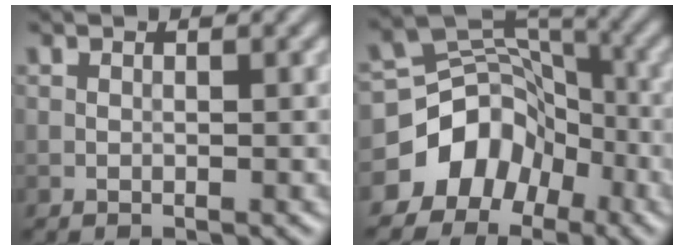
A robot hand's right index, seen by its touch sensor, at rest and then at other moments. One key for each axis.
{"total": 7.1, "fx": -3.7, "fy": 5.5, "fz": 2.6, "tx": -0.028, "ty": 0.006, "tz": -0.073}